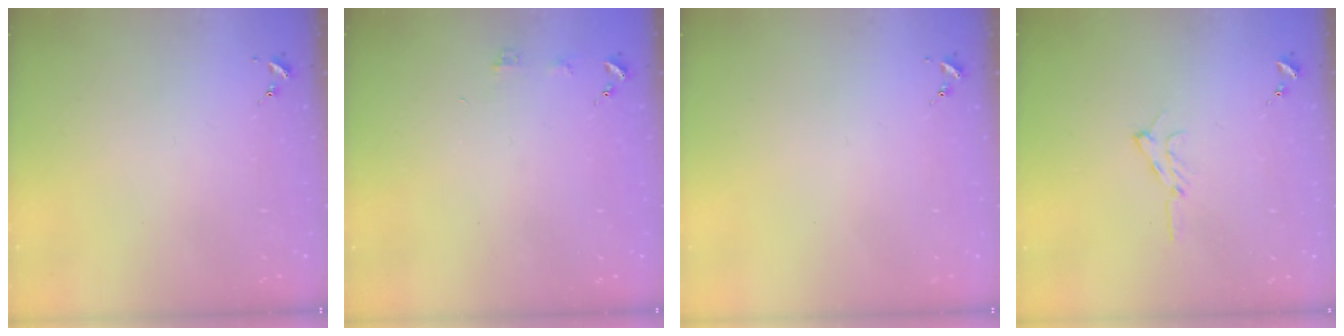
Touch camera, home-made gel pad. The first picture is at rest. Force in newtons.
{"total": 3.9, "press": 3.8, "slide": 0.5}
{"total": 0.0}
{"total": 6.5, "press": 6.5, "slide": 0.8}